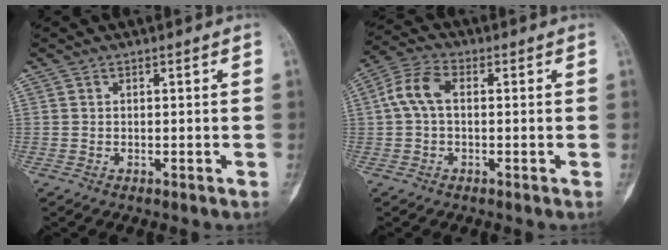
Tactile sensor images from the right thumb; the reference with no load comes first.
{"total": 6.3, "force": [0.5, 3.7, 5.1], "torque": [-0.106, 0.022, 0.002]}